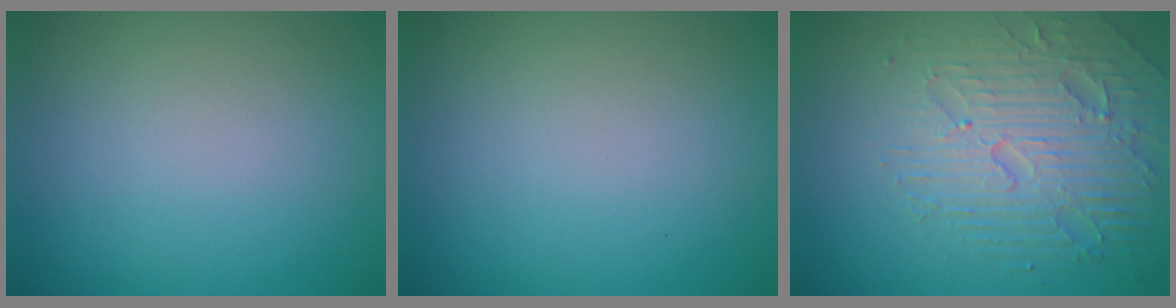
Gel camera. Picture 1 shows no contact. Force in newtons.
{"total": 0.0}
{"total": 5.1, "press": 4.9, "slide": 1.2}